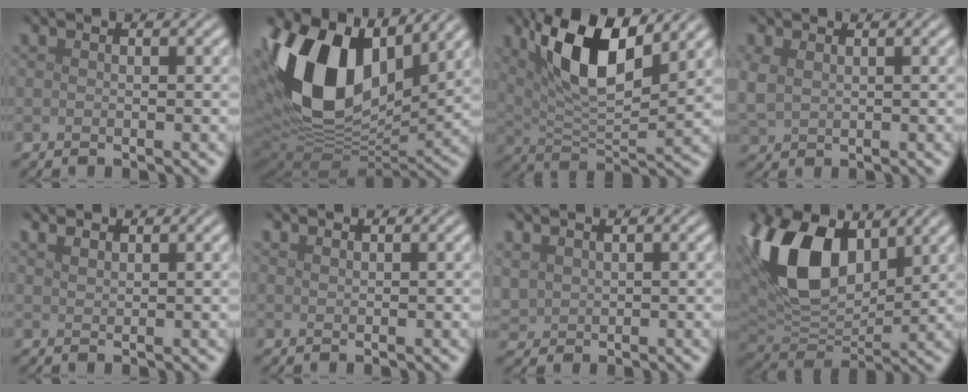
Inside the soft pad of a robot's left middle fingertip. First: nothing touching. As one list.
[{"total": 16.1, "force": [4.5, 9.8, 11.9], "torque": [-0.252, 0.006, 0.083]}, {"total": 9.3, "force": [4.1, 3.3, 7.7], "torque": [-0.137, -0.002, 0.071]}, {"total": 2.3, "force": [0.7, 1.6, 1.5], "torque": [-0.048, -0.001, 0.019]}, {"total": 1.2, "force": [1.0, 0.3, 0.4], "torque": [-0.012, 0.001, 0.022]}, {"total": 0.5, "force": [0.5, 0.1, 0.2], "torque": [-0.004, 0.001, 0.011]}, {"total": 1.5, "force": [1.0, 1.0, 0.5], "torque": [-0.016, 0.001, 0.027]}, {"total": 11.8, "force": [4.3, 6.8, 8.6], "torque": [-0.193, 0.017, 0.073]}]